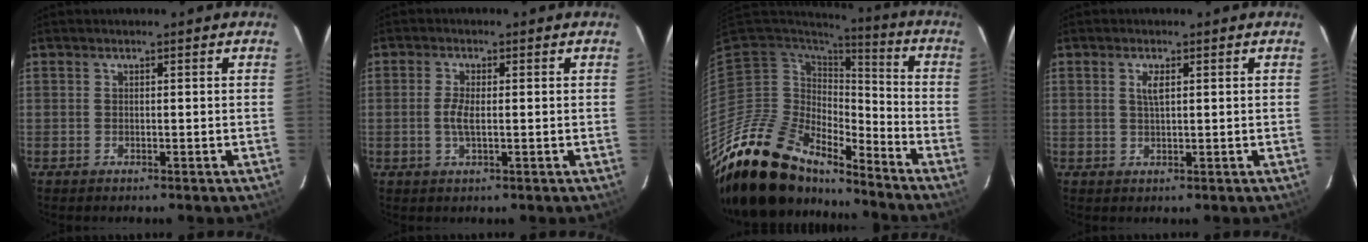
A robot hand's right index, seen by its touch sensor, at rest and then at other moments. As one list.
[{"total": 3.0, "force": [-0.2, 0.7, 2.9], "torque": [-0.056, -0.002, -0.005]}, {"total": 19.6, "force": [-17.0, 7.2, 6.8], "torque": [-0.144, -0.007, -0.305]}, {"total": 2.2, "force": [0.8, 0.7, 1.9], "torque": [-0.036, 0.002, 0.014]}]